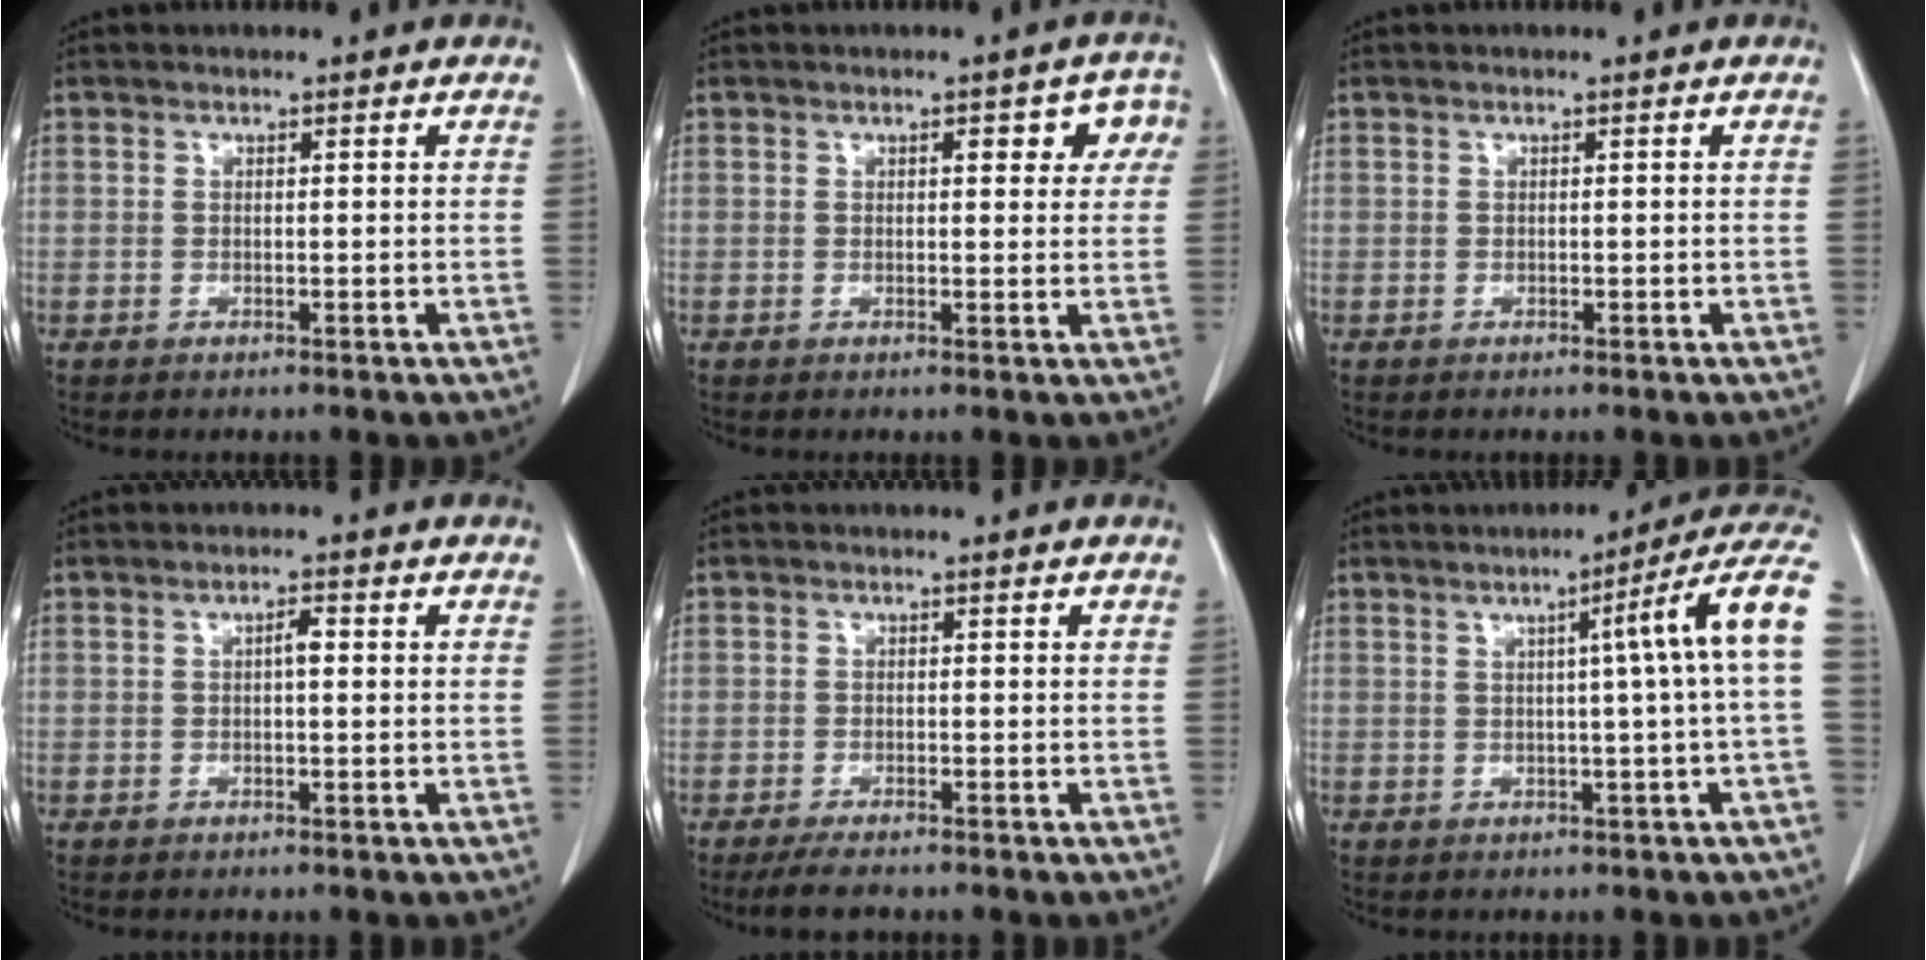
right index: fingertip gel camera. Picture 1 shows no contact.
{"total": 5.4, "force": [1.9, 2.4, 4.4], "torque": [-0.035, 0.016, 0.017]}
{"total": 0.0}
{"total": 1.6, "force": [0.1, 0.4, 1.6], "torque": [-0.027, 0.004, 0.002]}
{"total": 2.9, "force": [-2.4, 0.9, 1.3], "torque": [-0.030, -0.006, -0.039]}
{"total": 10.1, "force": [1.6, -1.5, 9.9], "torque": [-0.114, 0.025, 0.013]}